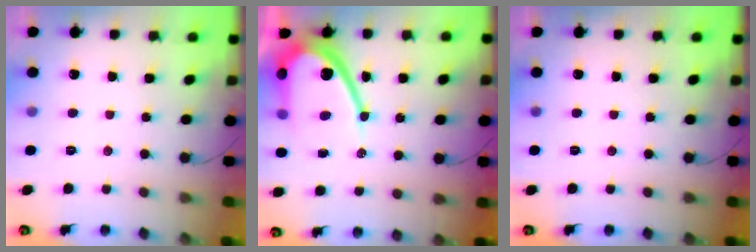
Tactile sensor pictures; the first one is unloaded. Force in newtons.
{"total": 16.3, "press": 16.3, "slide": 1.0}
{"total": 0.0}